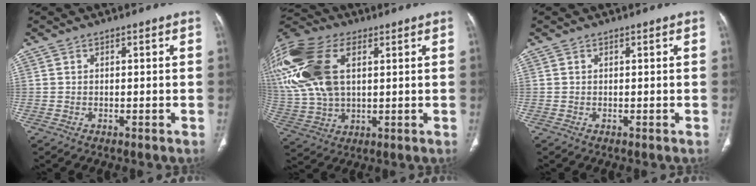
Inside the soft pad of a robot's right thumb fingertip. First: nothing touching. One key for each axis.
{"total": 25.6, "fx": 8.0, "fy": 15.2, "fz": 19.0, "tx": -0.469, "ty": 0.021, "tz": 0.155}
{"total": 0.0}